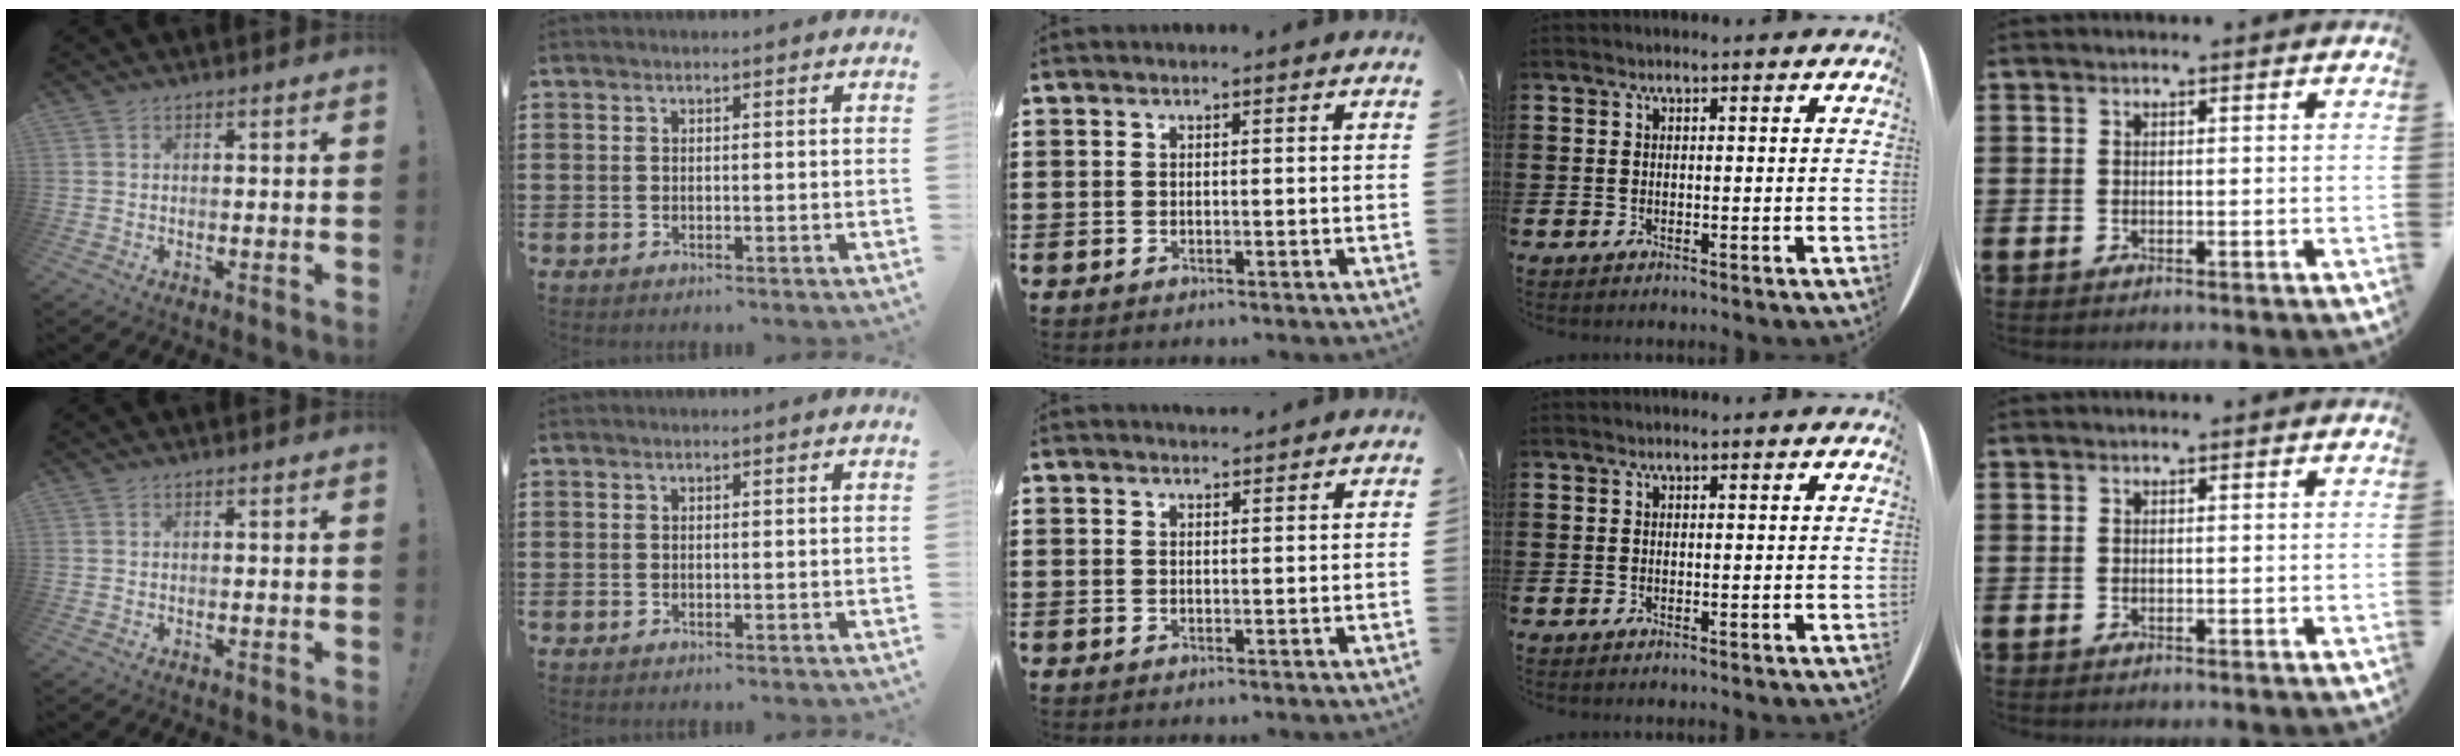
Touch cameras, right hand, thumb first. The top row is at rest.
{"middle": {"total": 1.1, "force": [1.1, 0.2, 0.0], "torque": [-0.004, -0.001, 0.022]}}